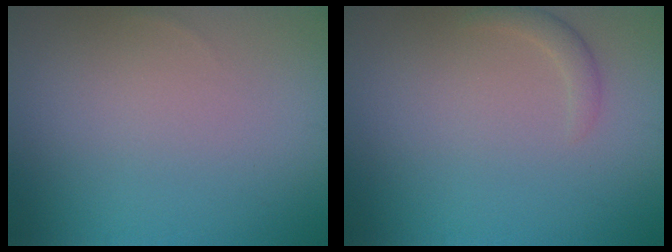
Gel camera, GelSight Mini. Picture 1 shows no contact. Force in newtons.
{"total": 1.1, "press": 1.1, "slide": 0.0}